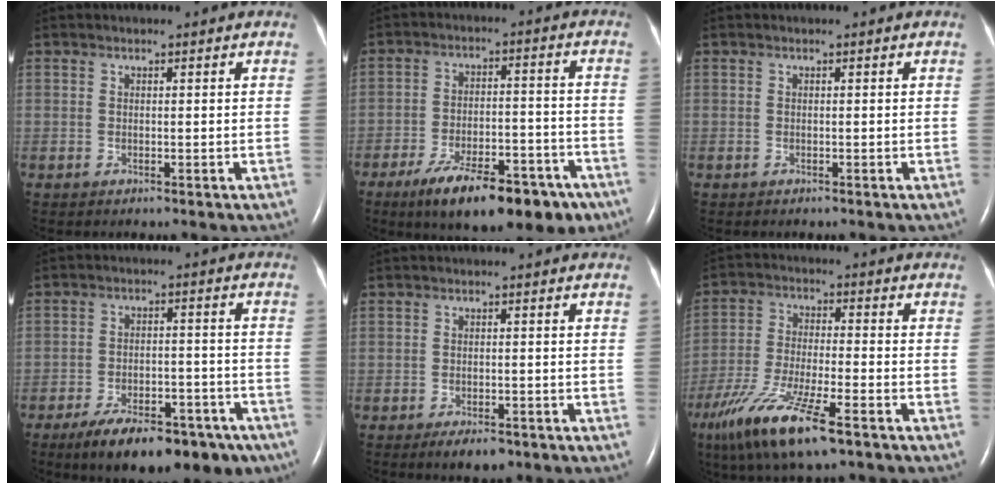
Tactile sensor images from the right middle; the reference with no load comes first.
{"total": 16.9, "force": [-11.3, 5.8, 11.1], "torque": [-0.138, 0.006, -0.171]}
{"total": 0.0}
{"total": 16.2, "force": [-11.4, 6.7, 9.3], "torque": [-0.115, 0.015, -0.170]}
{"total": 3.6, "force": [-2.5, 1.3, 2.2], "torque": [-0.035, -0.003, -0.032]}
{"total": 13.6, "force": [-8.4, 2.0, 10.5], "torque": [-0.215, -0.034, -0.152]}